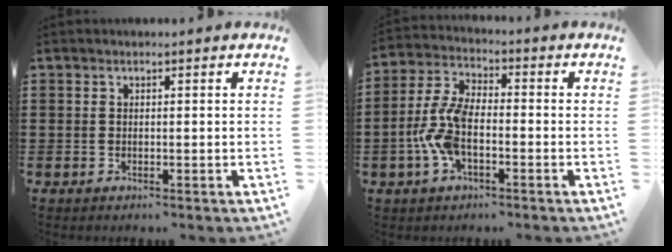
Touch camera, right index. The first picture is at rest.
{"total": 8.4, "force": [-2.2, 4.0, 7.1], "torque": [-0.176, -0.007, -0.049]}